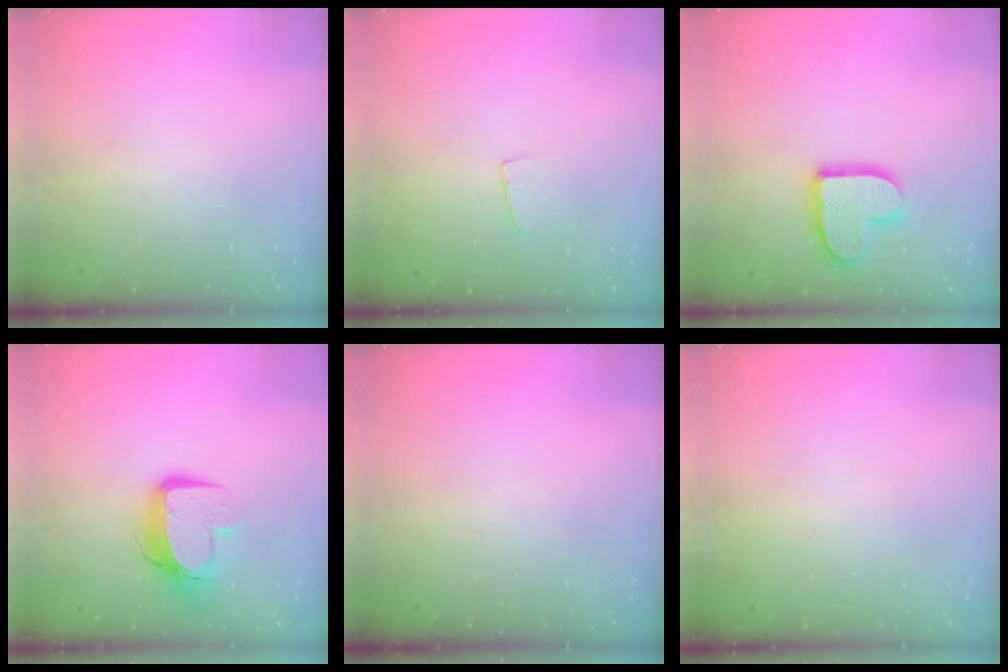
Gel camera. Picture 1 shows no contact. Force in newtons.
{"total": 4.2, "press": 4.2, "slide": 0.3}
{"total": 13.8, "press": 13.8, "slide": 0.9}
{"total": 11.5, "press": 11.5, "slide": 1.0}
{"total": 0.0}
{"total": 0.0}